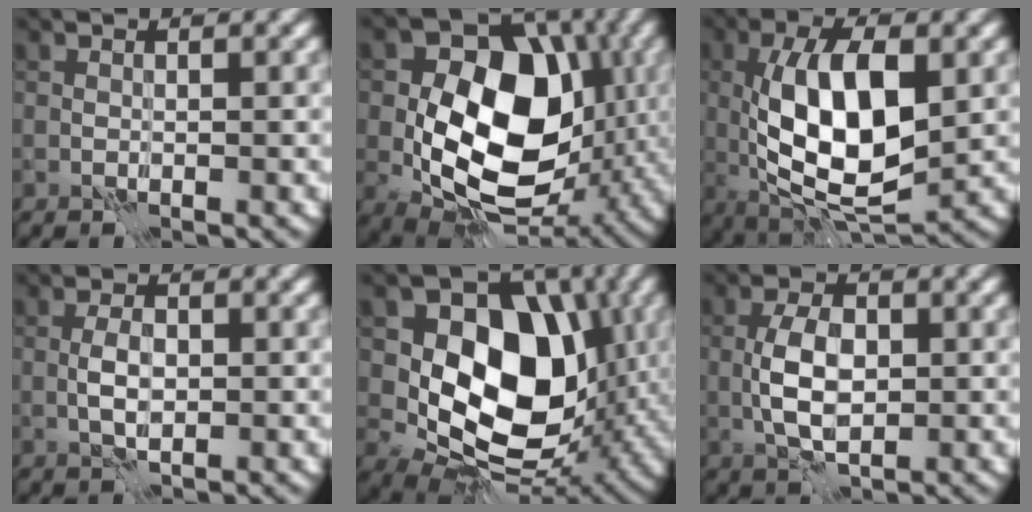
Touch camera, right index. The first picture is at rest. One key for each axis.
{"total": 14.4, "fx": -0.4, "fy": 10.1, "fz": 10.2, "tx": -0.158, "ty": -0.017, "tz": -0.007}
{"total": 10.4, "fx": 0.0, "fy": 4.2, "fz": 9.5, "tx": -0.164, "ty": 0.001, "tz": 0.000}
{"total": 2.2, "fx": -0.4, "fy": 1.2, "fz": 1.9, "tx": -0.035, "ty": 0.001, "tz": -0.007}
{"total": 12.0, "fx": 1.1, "fy": 8.6, "fz": 8.3, "tx": -0.123, "ty": -0.017, "tz": 0.016}
{"total": 4.5, "fx": -0.4, "fy": 2.4, "fz": 3.7, "tx": -0.077, "ty": 0.001, "tz": -0.008}